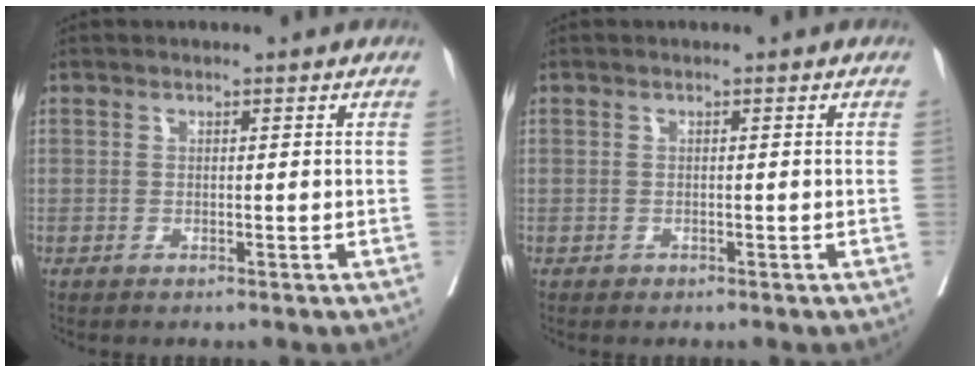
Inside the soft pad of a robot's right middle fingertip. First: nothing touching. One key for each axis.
{"total": 0.0}